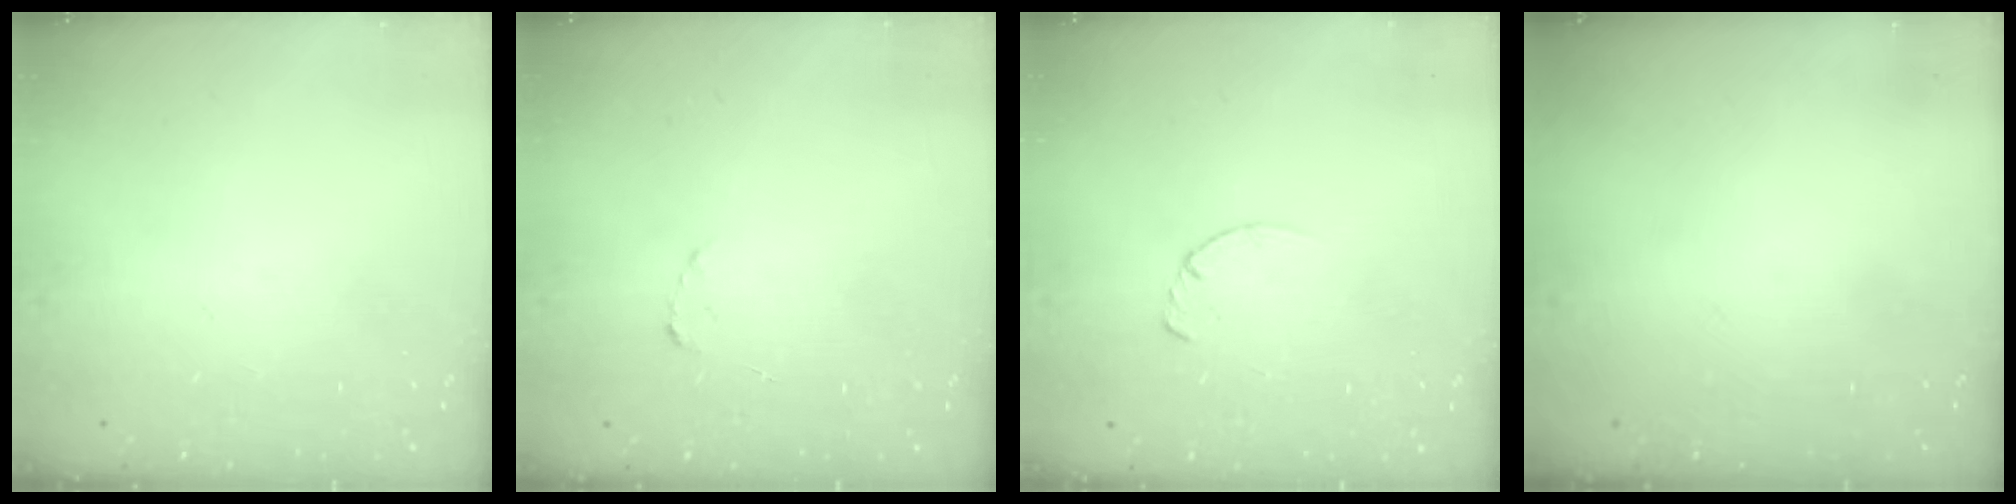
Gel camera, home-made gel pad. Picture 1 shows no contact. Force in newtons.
{"total": 1.8, "press": 1.7, "slide": 0.3}
{"total": 2.8, "press": 2.8, "slide": 0.4}
{"total": 0.0}